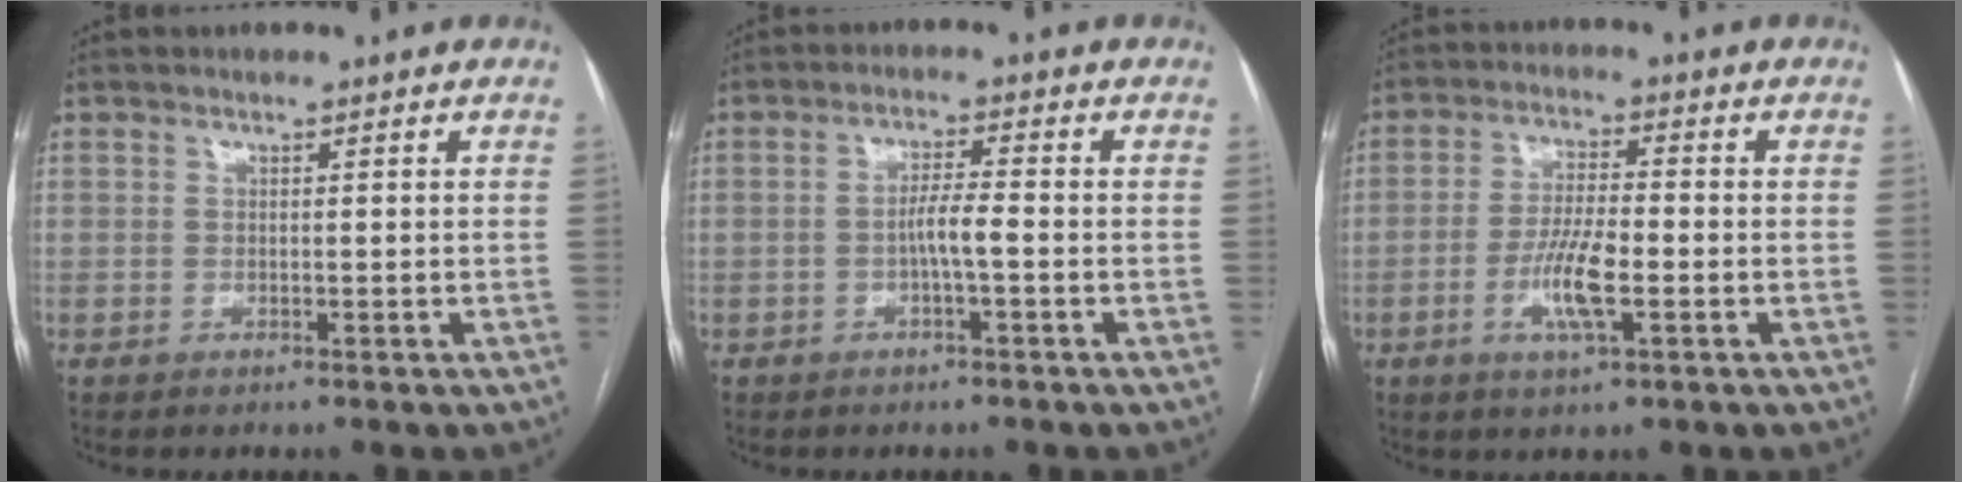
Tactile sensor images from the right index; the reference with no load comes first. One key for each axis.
{"total": 3.4, "fx": -1.0, "fy": 0.1, "fz": 3.3, "tx": -0.057, "ty": 0.005, "tz": -0.018}
{"total": 7.5, "fx": -2.4, "fy": 1.4, "fz": 6.9, "tx": -0.136, "ty": -0.003, "tz": -0.044}